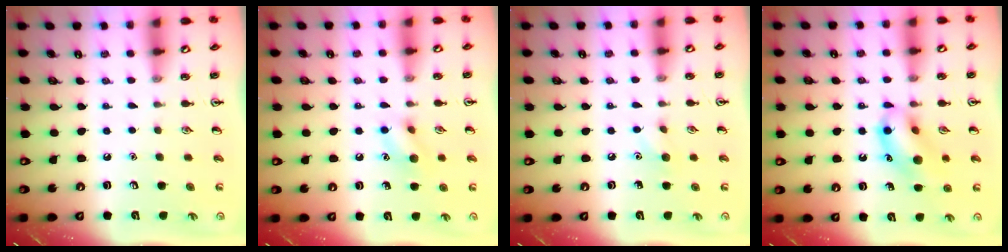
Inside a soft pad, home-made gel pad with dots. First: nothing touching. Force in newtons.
{"total": 8.8, "press": 8.7, "slide": 0.9}
{"total": 5.9, "press": 5.7, "slide": 1.2}
{"total": 13.0, "press": 12.8, "slide": 2.1}